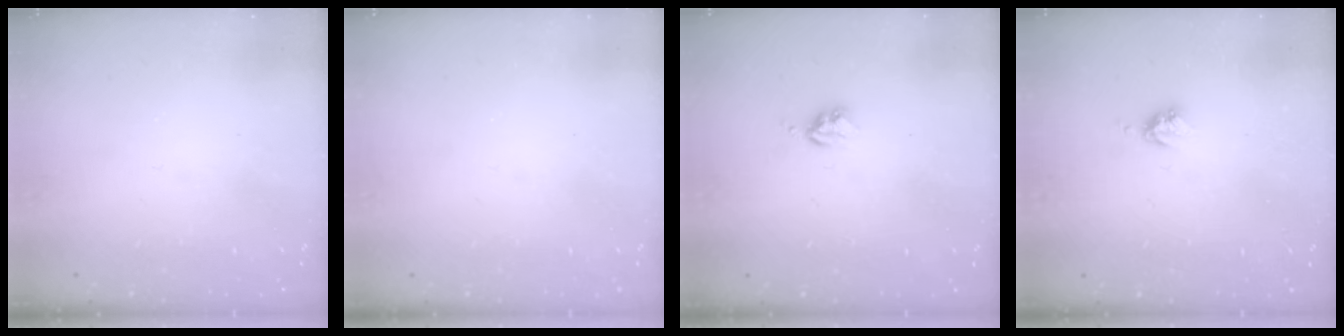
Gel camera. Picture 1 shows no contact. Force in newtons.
{"total": 0.0}
{"total": 3.7, "press": 3.7, "slide": 0.5}
{"total": 3.4, "press": 3.3, "slide": 0.5}